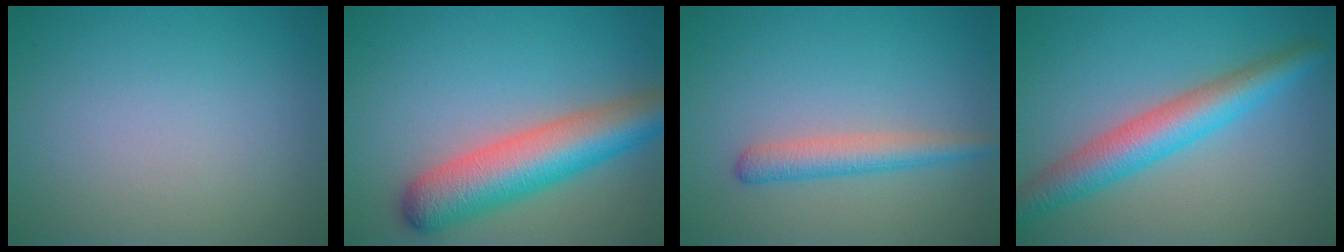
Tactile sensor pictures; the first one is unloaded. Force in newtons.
{"total": 7.9, "press": 7.9, "slide": 0.4}
{"total": 2.8, "press": 2.8, "slide": 0.1}
{"total": 5.7, "press": 5.7, "slide": 0.1}